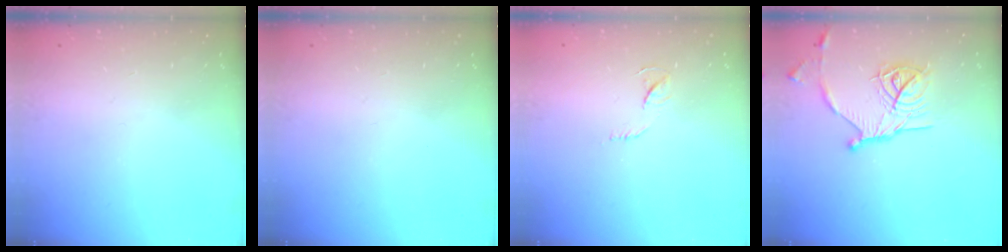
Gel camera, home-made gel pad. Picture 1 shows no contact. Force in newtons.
{"total": 0.0}
{"total": 6.1, "press": 6.1, "slide": 0.3}
{"total": 17.6, "press": 17.6, "slide": 1.4}